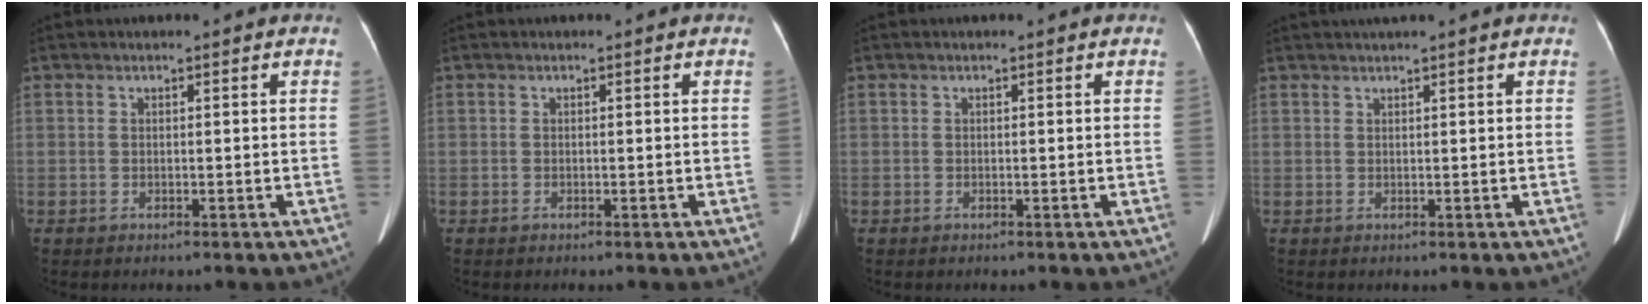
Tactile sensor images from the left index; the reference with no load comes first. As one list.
[{"total": 0.0}, {"total": 0.0}, {"total": 2.4, "force": [2.0, -0.3, 1.4], "torque": [-0.015, 0.023, 0.034]}]